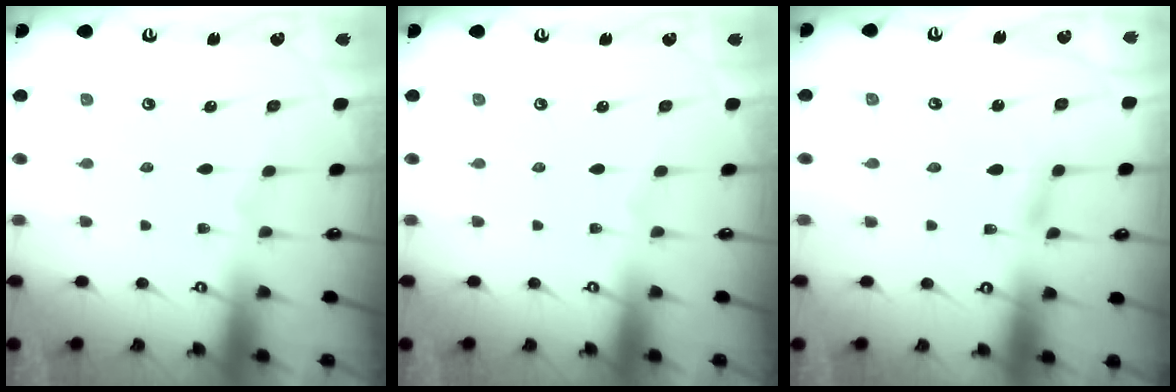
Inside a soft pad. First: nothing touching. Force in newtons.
{"total": 0.0}
{"total": 3.8, "press": 3.8, "slide": 0.4}